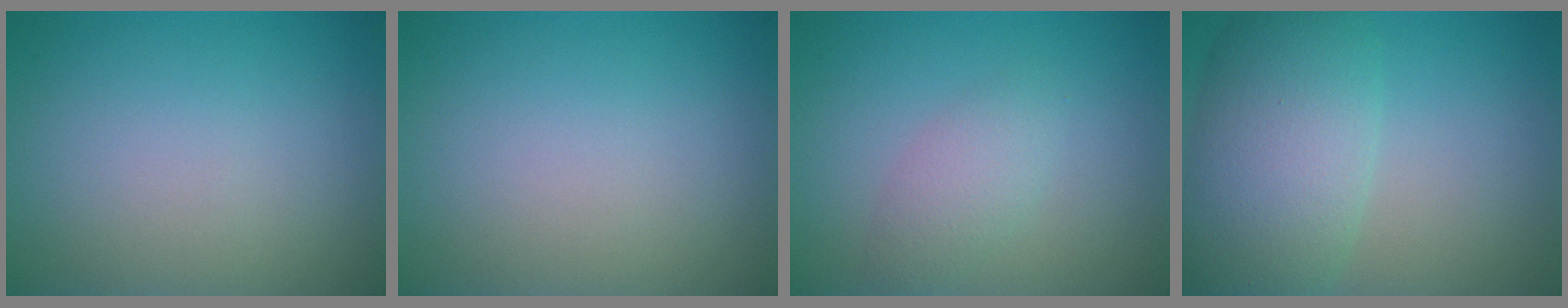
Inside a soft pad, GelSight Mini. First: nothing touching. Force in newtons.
{"total": 0.0}
{"total": 2.2, "press": 2.2, "slide": 0.0}
{"total": 8.2, "press": 8.2, "slide": 0.4}